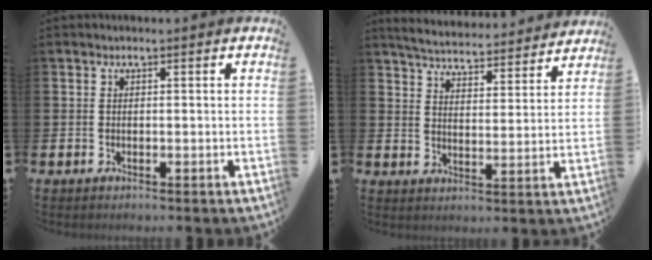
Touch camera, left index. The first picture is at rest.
{"total": 5.5, "force": [5.4, 0.5, 0.7], "torque": [-0.039, -0.040, 0.094]}